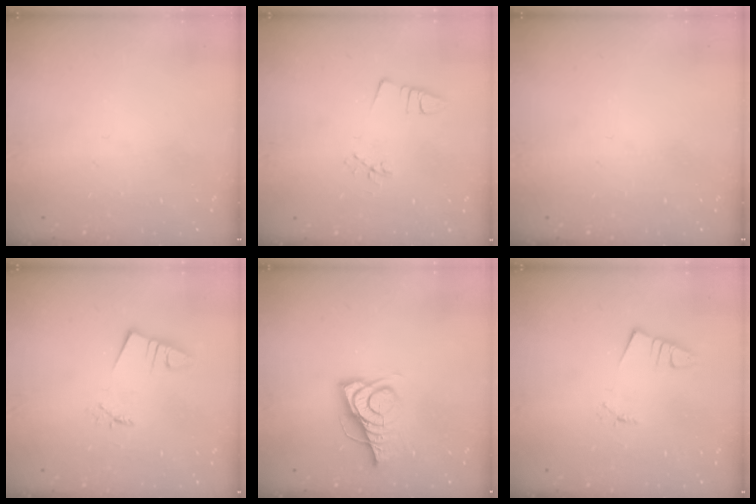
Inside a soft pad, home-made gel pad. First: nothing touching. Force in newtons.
{"total": 2.9, "press": 2.5, "slide": 1.4}
{"total": 0.0}
{"total": 2.4, "press": 2.4, "slide": 0.3}
{"total": 9.7, "press": 9.5, "slide": 1.8}
{"total": 1.0, "press": 1.0, "slide": 0.1}